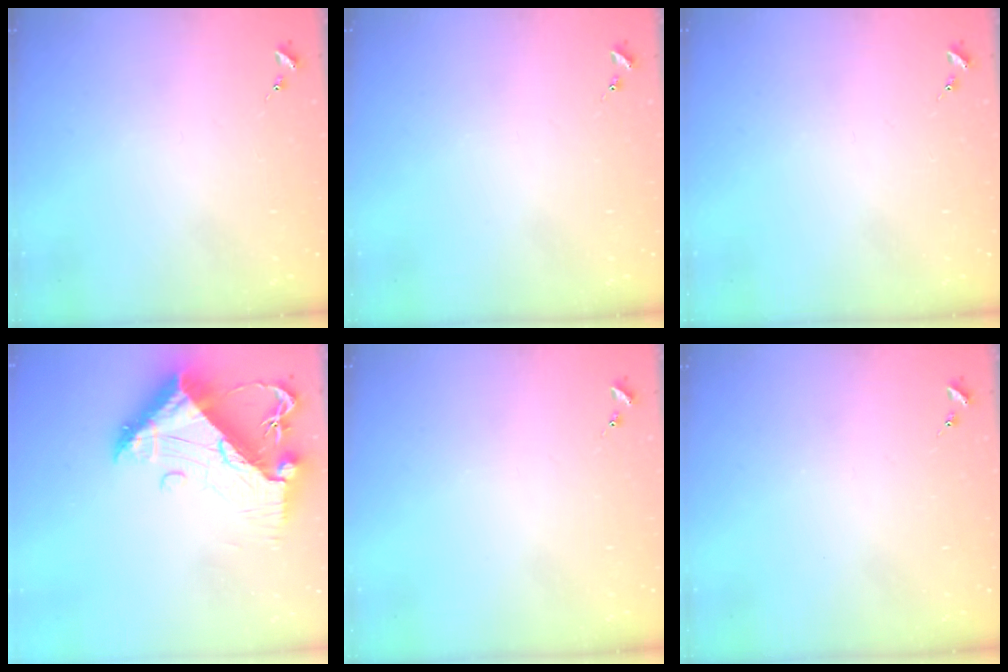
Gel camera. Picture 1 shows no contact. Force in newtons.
{"total": 0.0}
{"total": 0.0}
{"total": 13.2, "press": 13.1, "slide": 1.4}
{"total": 0.0}
{"total": 0.0}